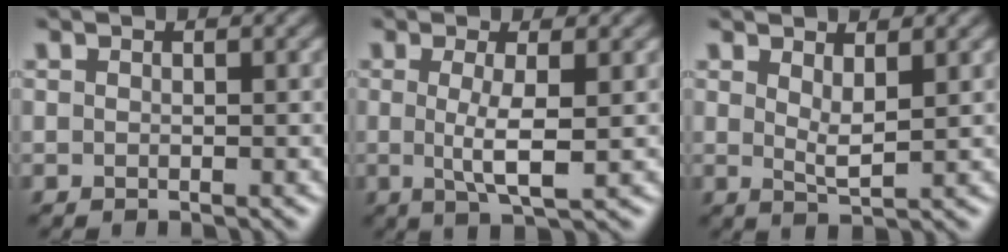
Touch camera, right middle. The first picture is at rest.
{"total": 3.4, "force": [0.1, 0.6, 3.4], "torque": [-0.063, -0.007, 0.004]}
{"total": 2.1, "force": [1.1, 0.5, 1.7], "torque": [-0.033, -0.009, 0.023]}